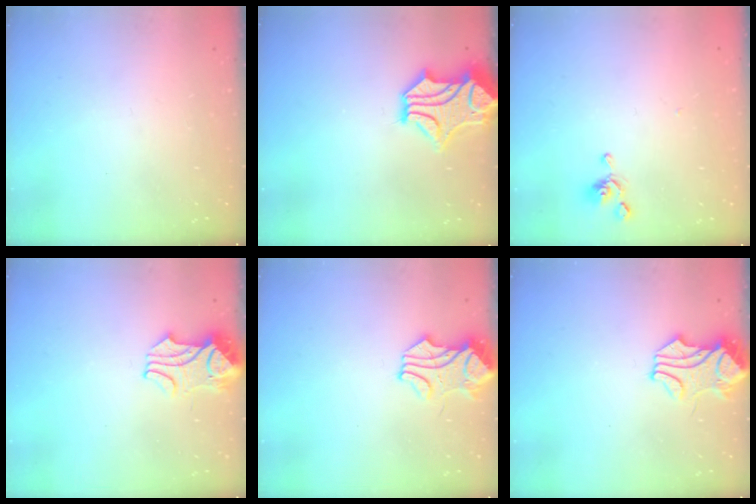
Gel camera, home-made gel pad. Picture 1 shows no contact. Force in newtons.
{"total": 1.6, "press": 0.8, "slide": 1.4}
{"total": 0.6, "press": 0.3, "slide": 0.6}
{"total": 2.2, "press": 2.1, "slide": 0.5}
{"total": 1.7, "press": 1.5, "slide": 0.8}
{"total": 1.6, "press": 1.5, "slide": 0.7}